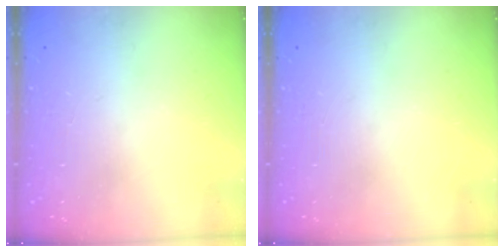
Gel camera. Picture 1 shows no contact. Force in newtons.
{"total": 0.0}